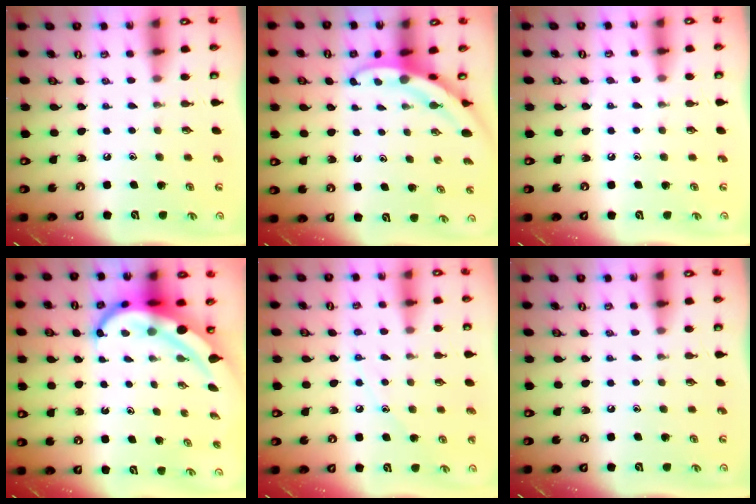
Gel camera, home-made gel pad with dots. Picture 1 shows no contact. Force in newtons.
{"total": 3.1, "press": 3.1, "slide": 0.3}
{"total": 4.1, "press": 4.1, "slide": 0.4}
{"total": 9.5, "press": 9.4, "slide": 1.5}
{"total": 7.1, "press": 7.1, "slide": 0.4}
{"total": 0.0}